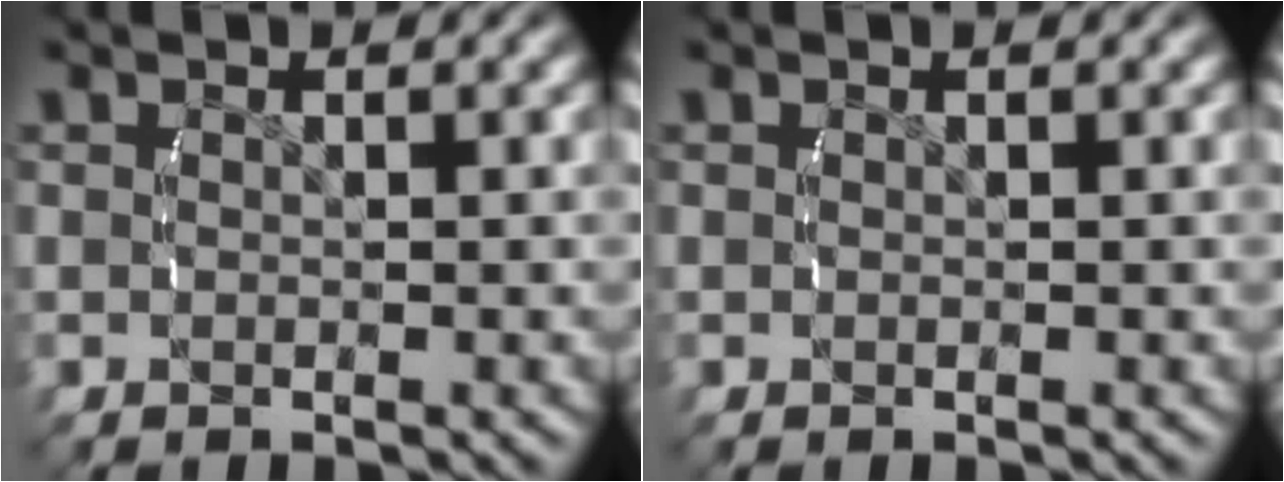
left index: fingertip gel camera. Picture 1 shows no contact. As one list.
[{"total": 0.0}]